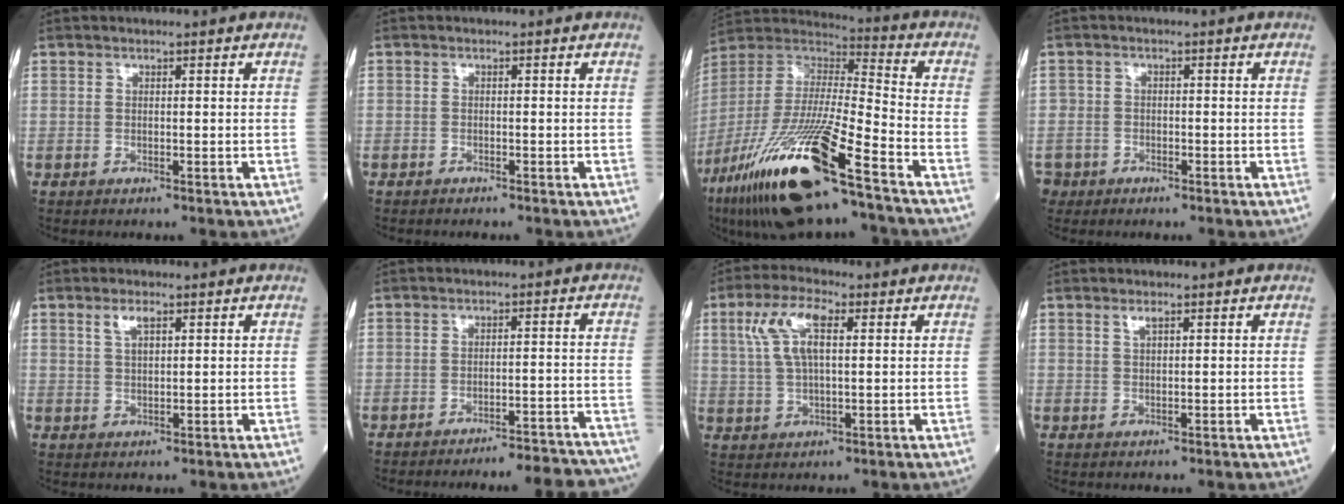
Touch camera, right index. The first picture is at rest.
{"total": 0.9, "force": [-0.8, 0.3, 0.2], "torque": [-0.005, 0.000, -0.012]}
{"total": 23.9, "force": [-14.6, 2.7, 18.7], "torque": [-0.398, -0.055, -0.272]}
{"total": 3.9, "force": [-2.1, 3.3, -0.1], "torque": [0.000, 0.009, -0.041]}
{"total": 2.9, "force": [1.6, 1.0, 2.2], "torque": [-0.046, 0.004, 0.033]}
{"total": 12.6, "force": [-12.2, 0.9, 3.0], "torque": [-0.010, 0.012, -0.140]}
{"total": 8.0, "force": [2.7, 2.6, 7.1], "torque": [-0.153, 0.017, 0.054]}
{"total": 1.4, "force": [0.9, 0.3, 1.0], "torque": [-0.021, 0.002, 0.019]}